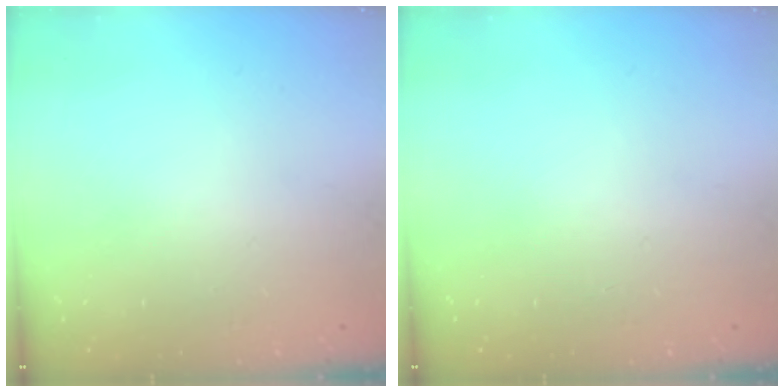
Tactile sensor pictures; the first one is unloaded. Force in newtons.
{"total": 0.0}